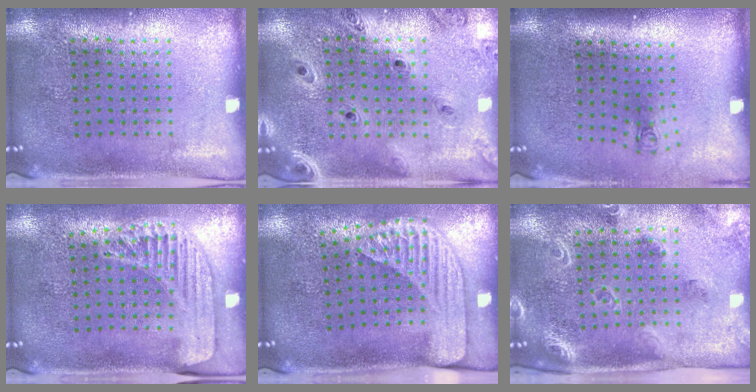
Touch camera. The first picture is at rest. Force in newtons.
{"total": 1.3, "press": 1.3, "slide": 0.1}
{"total": 0.8, "press": 0.3, "slide": 0.7}
{"total": 1.5, "press": 1.5, "slide": 0.3}
{"total": 2.3, "press": 1.8, "slide": 1.5}
{"total": 1.7, "press": 1.7, "slide": 0.3}